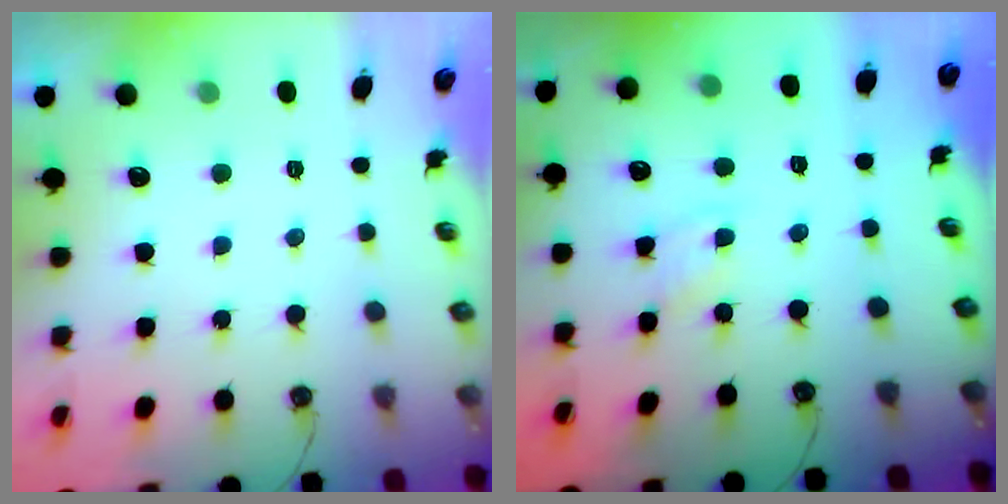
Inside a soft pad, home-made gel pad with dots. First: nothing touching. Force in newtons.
{"total": 4.6, "press": 4.6, "slide": 0.5}